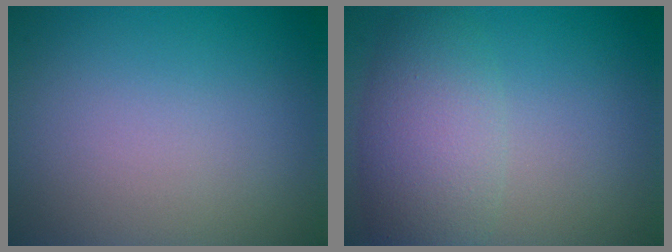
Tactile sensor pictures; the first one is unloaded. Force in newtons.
{"total": 5.4, "press": 5.4, "slide": 0.2}